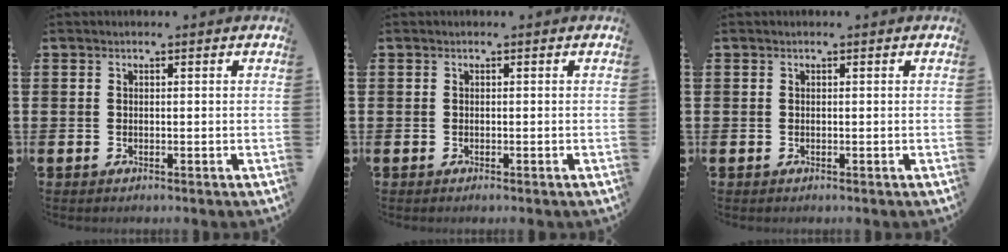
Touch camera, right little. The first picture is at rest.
{"total": 0.0}
{"total": 0.0}